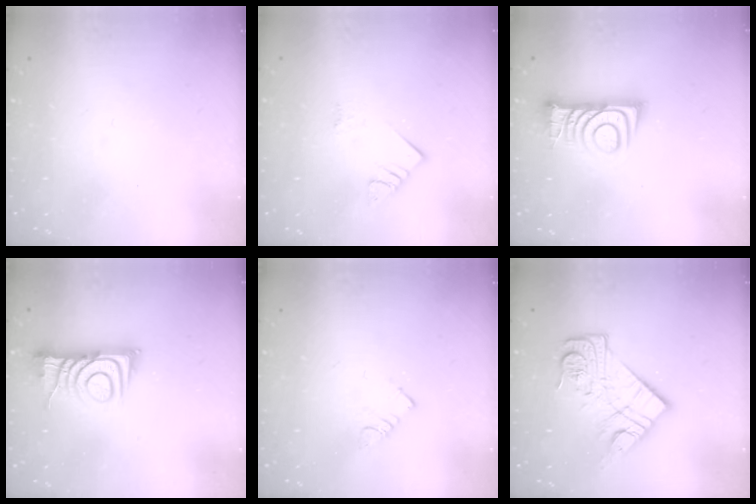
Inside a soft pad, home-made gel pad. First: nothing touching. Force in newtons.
{"total": 3.6, "press": 3.6, "slide": 0.6}
{"total": 10.8, "press": 10.8, "slide": 0.9}
{"total": 10.0, "press": 10.0, "slide": 0.3}
{"total": 3.6, "press": 3.6, "slide": 0.2}
{"total": 14.6, "press": 14.5, "slide": 0.8}